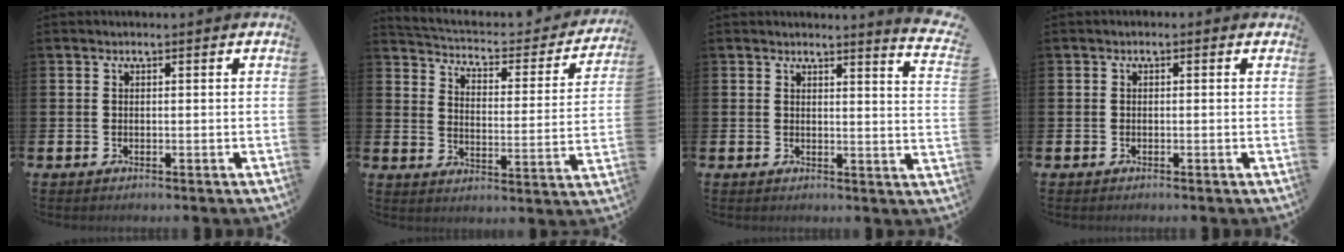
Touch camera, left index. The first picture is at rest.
{"total": 4.3, "force": [3.9, 1.6, 1.0], "torque": [-0.050, -0.036, 0.058]}
{"total": 2.9, "force": [2.7, -0.3, 0.8], "torque": [-0.007, -0.030, 0.042]}
{"total": 0.5, "force": [-0.4, 0.3, 0.1], "torque": [-0.009, 0.002, -0.008]}